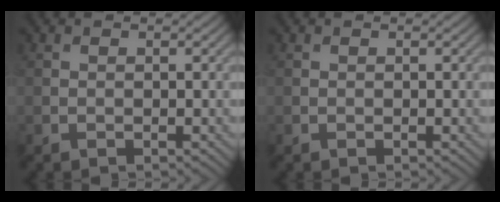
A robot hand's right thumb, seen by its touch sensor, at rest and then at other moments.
{"total": 0.0}